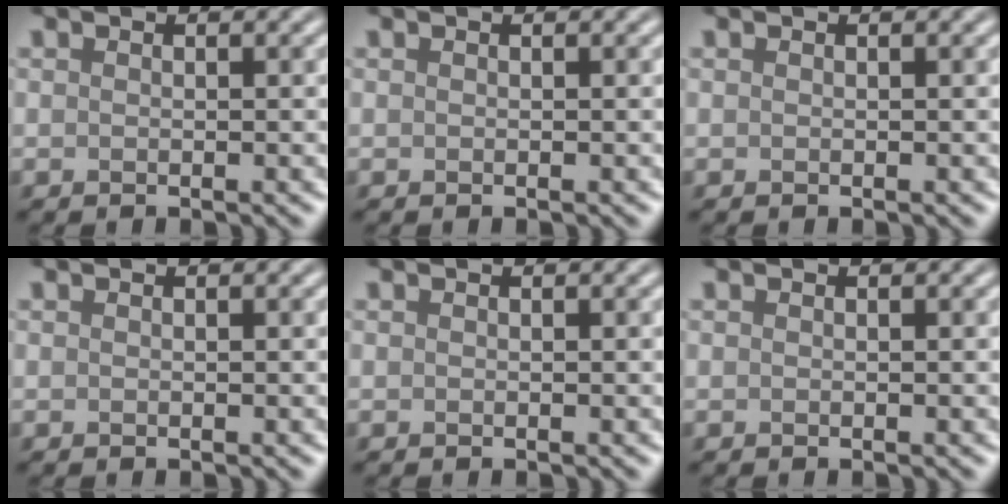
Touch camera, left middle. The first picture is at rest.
{"total": 0.0}
{"total": 0.0}
{"total": 0.0}
{"total": 0.0}
{"total": 0.0}